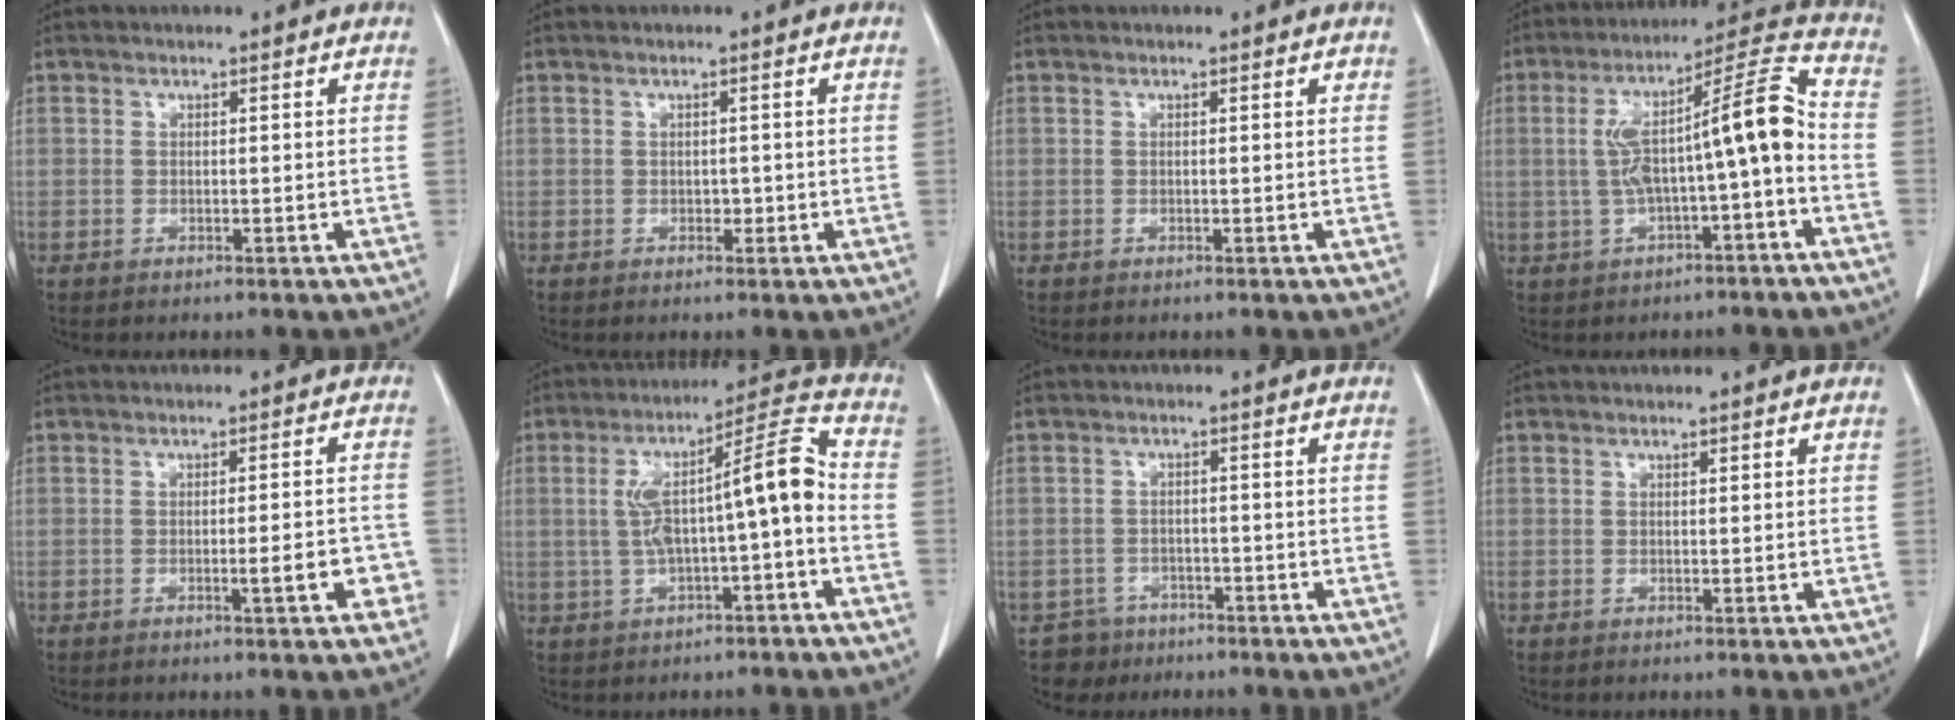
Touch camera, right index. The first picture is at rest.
{"total": 0.8, "force": [-0.2, 0.6, 0.5], "torque": [-0.007, 0.002, -0.001]}
{"total": 0.0}
{"total": 12.5, "force": [-1.5, 1.1, 12.3], "torque": [-0.208, 0.043, -0.018]}
{"total": 4.0, "force": [-1.7, 0.8, 3.6], "torque": [-0.046, 0.005, -0.021]}
{"total": 11.4, "force": [-1.1, 1.3, 11.2], "torque": [-0.190, 0.043, -0.012]}
{"total": 3.8, "force": [-2.8, 2.5, -0.7], "torque": [0.010, 0.008, -0.044]}
{"total": 0.0}